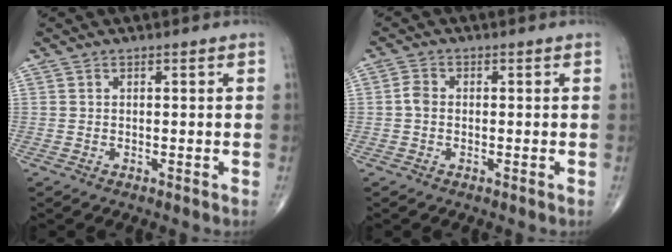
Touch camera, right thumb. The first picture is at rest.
{"total": 2.0, "force": [-0.3, 1.5, 1.3], "torque": [-0.022, 0.004, -0.011]}